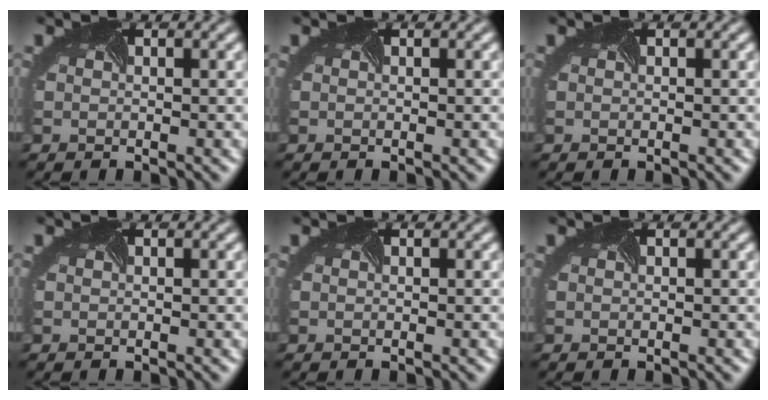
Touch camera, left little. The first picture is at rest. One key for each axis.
{"total": 0.0}
{"total": 0.0}
{"total": 0.0}
{"total": 0.0}
{"total": 0.0}